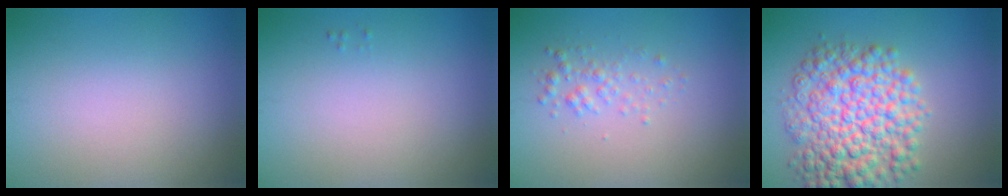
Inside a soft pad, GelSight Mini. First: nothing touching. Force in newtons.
{"total": 0.0}
{"total": 1.5, "press": 1.5, "slide": 0.1}
{"total": 9.1, "press": 9.1, "slide": 0.2}